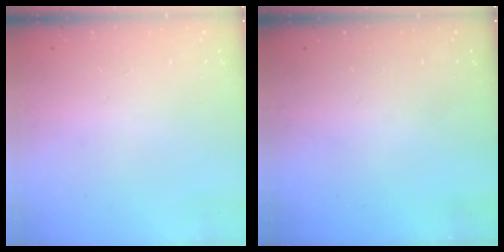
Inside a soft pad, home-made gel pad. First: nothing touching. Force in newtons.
{"total": 0.0}